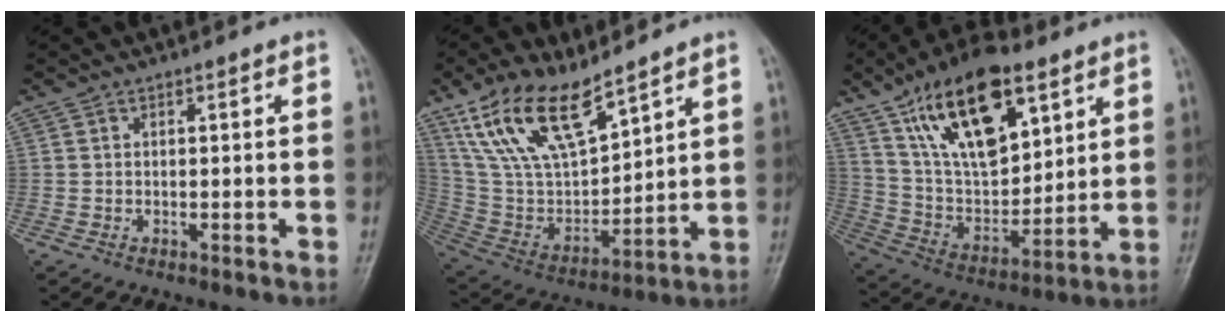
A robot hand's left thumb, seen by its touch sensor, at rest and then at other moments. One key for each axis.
{"total": 18.2, "fx": 12.2, "fy": 7.4, "fz": 11.3, "tx": -0.185, "ty": -0.051, "tz": 0.249}
{"total": 22.2, "fx": 11.7, "fy": 10.8, "fz": 15.5, "tx": -0.231, "ty": -0.045, "tz": 0.217}